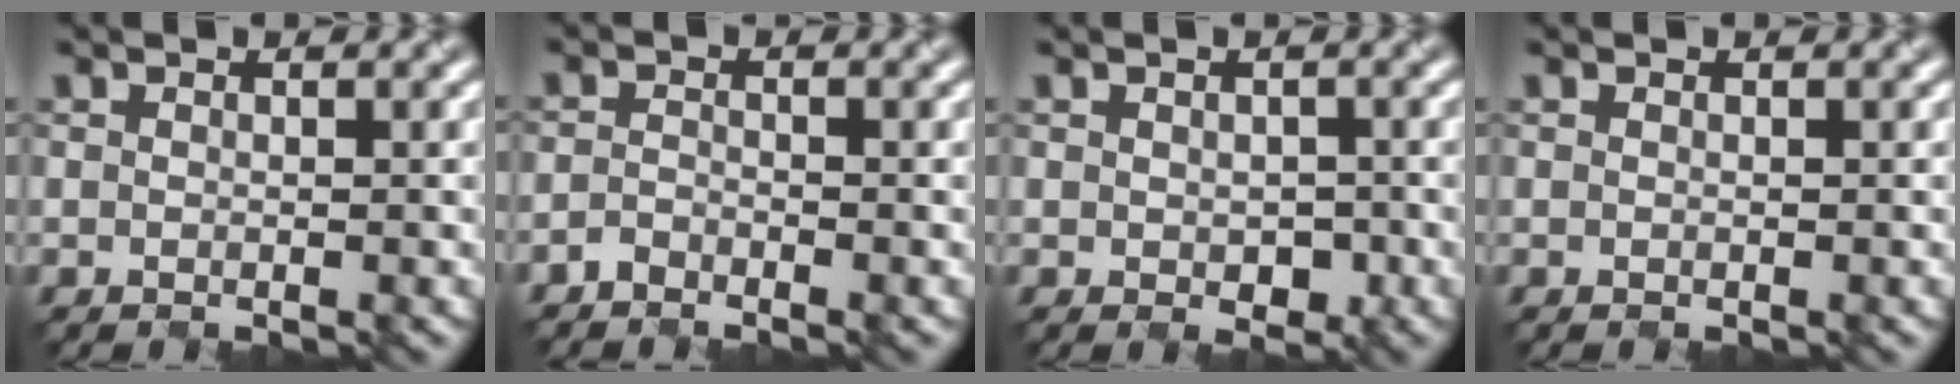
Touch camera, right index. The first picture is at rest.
{"total": 1.3, "force": [-1.3, 0.1, -0.1], "torque": [-0.001, 0.000, -0.028]}
{"total": 1.8, "force": [-0.5, 1.3, 1.2], "torque": [-0.018, -0.010, -0.001]}
{"total": 0.0}